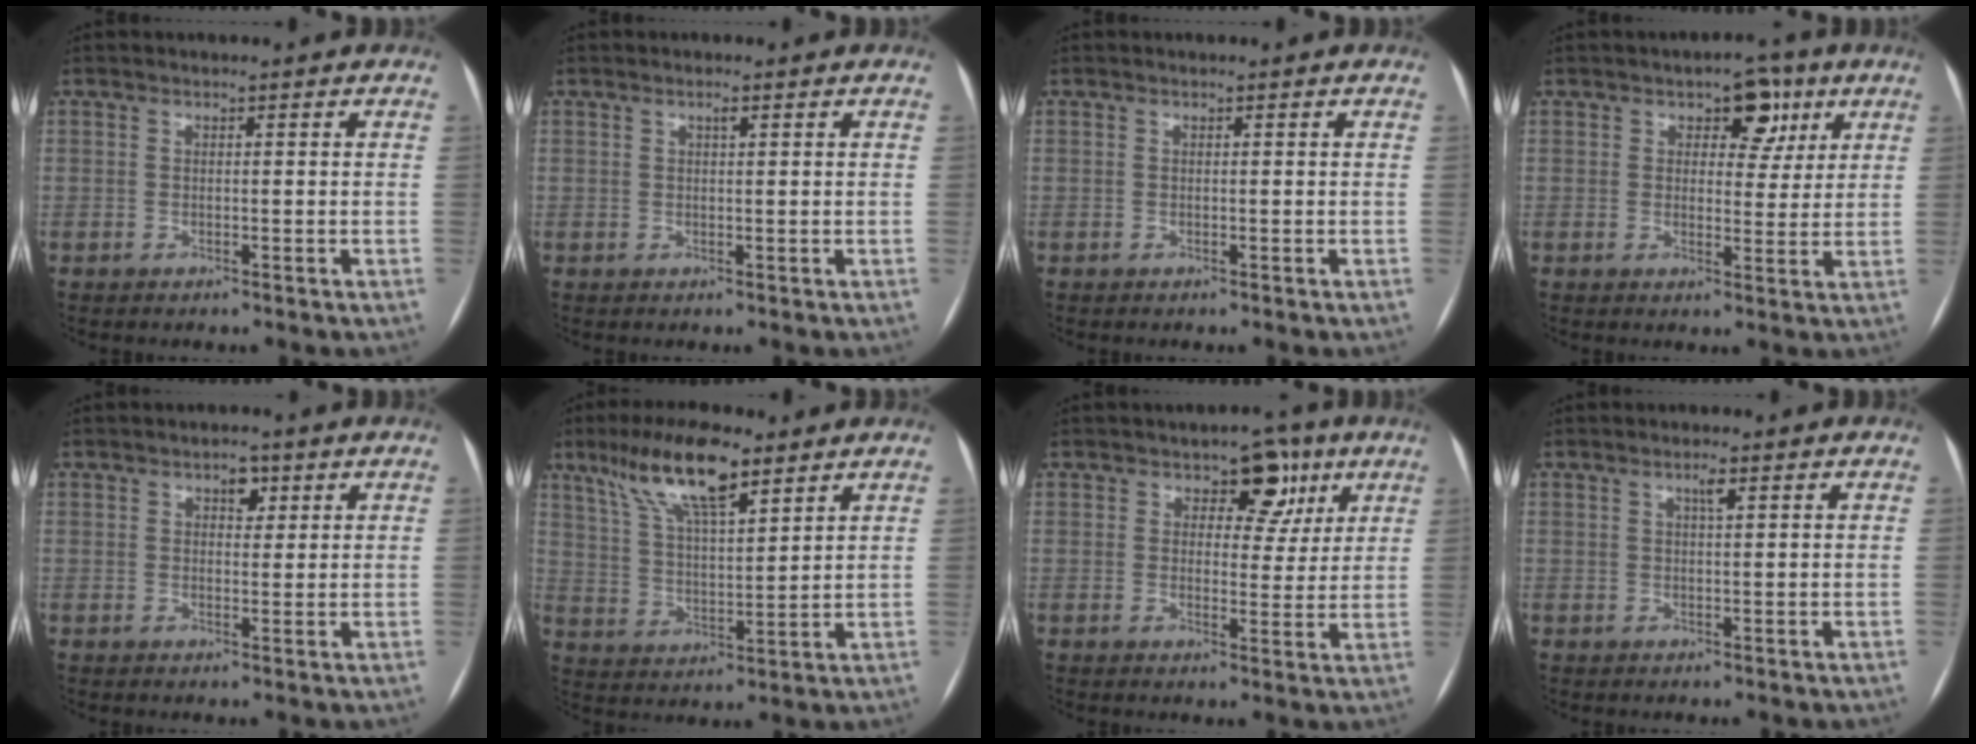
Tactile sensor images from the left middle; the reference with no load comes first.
{"total": 0.8, "force": [0.4, 0.1, 0.7], "torque": [-0.013, 0.002, 0.007]}
{"total": 0.0}
{"total": 5.8, "force": [2.9, 3.5, 3.6], "torque": [-0.034, 0.012, 0.037]}
{"total": 2.6, "force": [1.3, 1.5, 1.6], "torque": [-0.021, 0.007, 0.019]}
{"total": 12.6, "force": [8.2, 2.9, 9.1], "torque": [-0.176, 0.017, 0.153]}
{"total": 6.5, "force": [3.4, 4.0, 3.8], "torque": [-0.030, 0.010, 0.043]}
{"total": 1.6, "force": [0.8, 0.2, 1.4], "torque": [-0.026, 0.002, 0.013]}